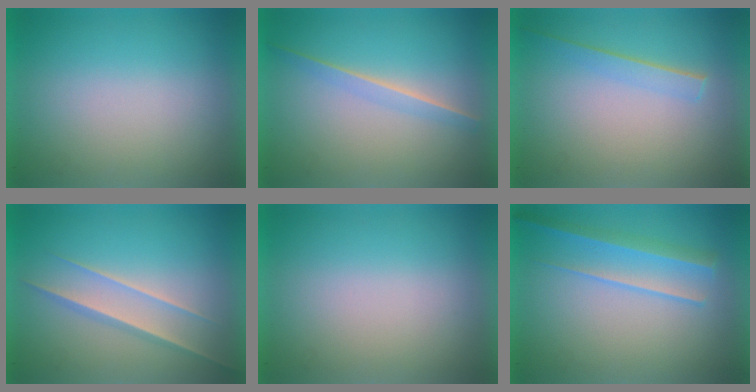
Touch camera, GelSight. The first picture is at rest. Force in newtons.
{"total": 1.3}
{"total": 1.4}
{"total": 1.5}
{"total": 0.0}
{"total": 2.2}